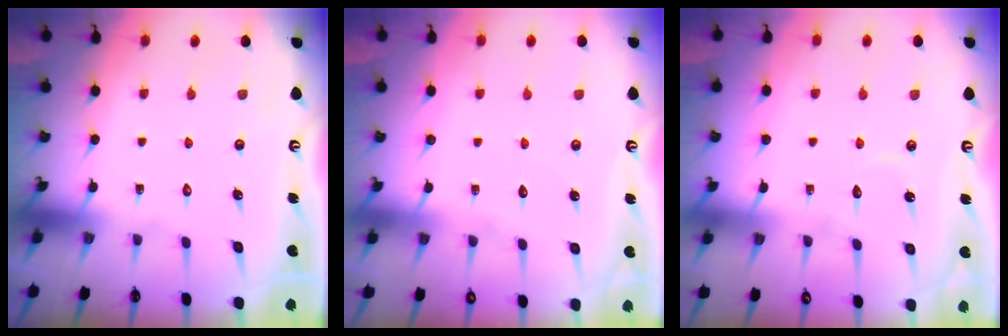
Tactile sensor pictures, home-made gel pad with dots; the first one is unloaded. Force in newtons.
{"total": 2.7, "press": 2.6, "slide": 0.5}
{"total": 3.0, "press": 3.0, "slide": 0.3}